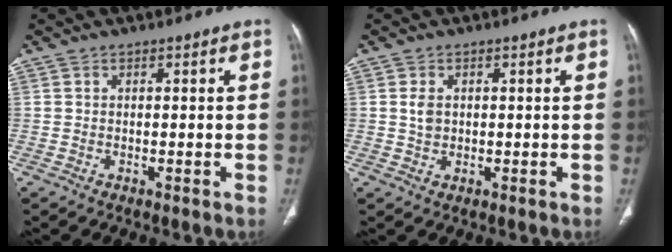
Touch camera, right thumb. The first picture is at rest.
{"total": 2.3, "force": [0.4, 1.6, 1.6], "torque": [-0.027, -0.003, 0.009]}